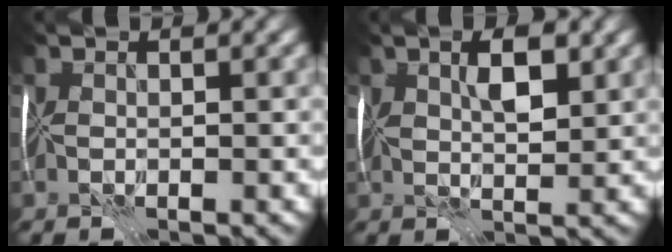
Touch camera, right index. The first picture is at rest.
{"total": 3.1, "force": [1.3, 1.2, 2.6], "torque": [-0.046, 0.001, 0.021]}